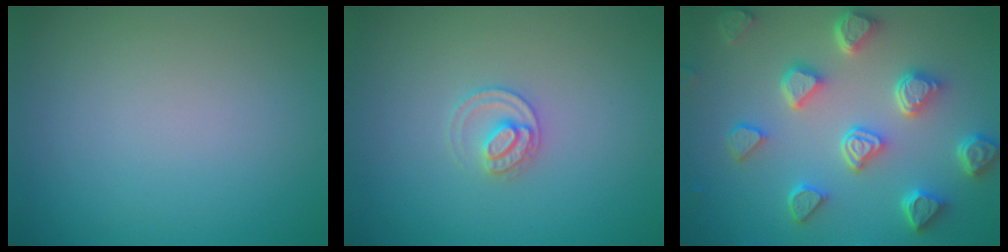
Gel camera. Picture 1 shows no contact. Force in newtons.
{"total": 2.1, "press": 2.1, "slide": 0.2}
{"total": 6.6, "press": 5.2, "slide": 4.0}